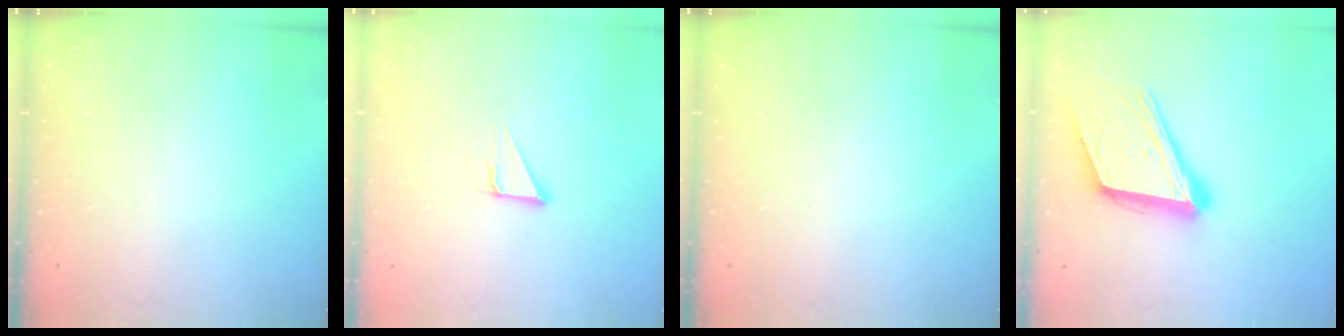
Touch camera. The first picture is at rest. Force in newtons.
{"total": 2.8, "press": 2.8, "slide": 0.2}
{"total": 0.0}
{"total": 20.1, "press": 19.6, "slide": 4.5}